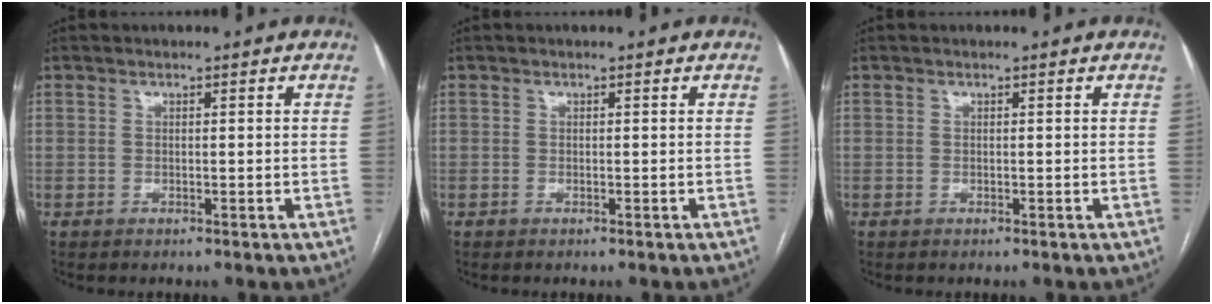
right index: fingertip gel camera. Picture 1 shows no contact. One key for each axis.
{"total": 0.0}
{"total": 0.0}